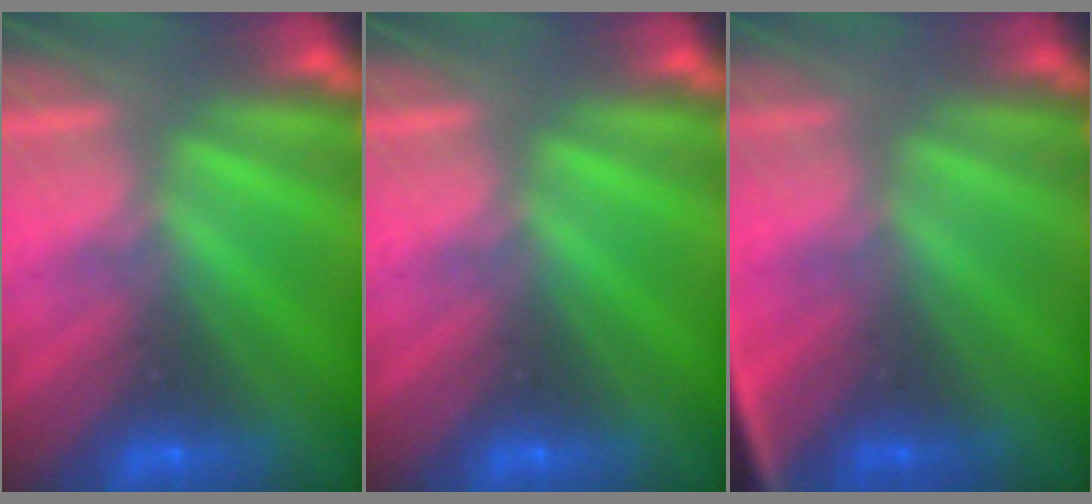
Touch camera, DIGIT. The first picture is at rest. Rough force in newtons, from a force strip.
{"total": 0.0}
{"total": 2.7}